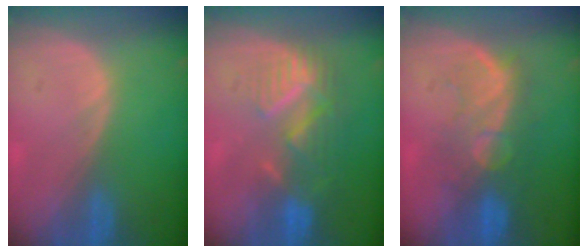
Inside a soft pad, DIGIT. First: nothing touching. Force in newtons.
{"total": 8.9, "press": 7.8, "slide": 4.5}
{"total": 9.2, "press": 8.3, "slide": 4.0}